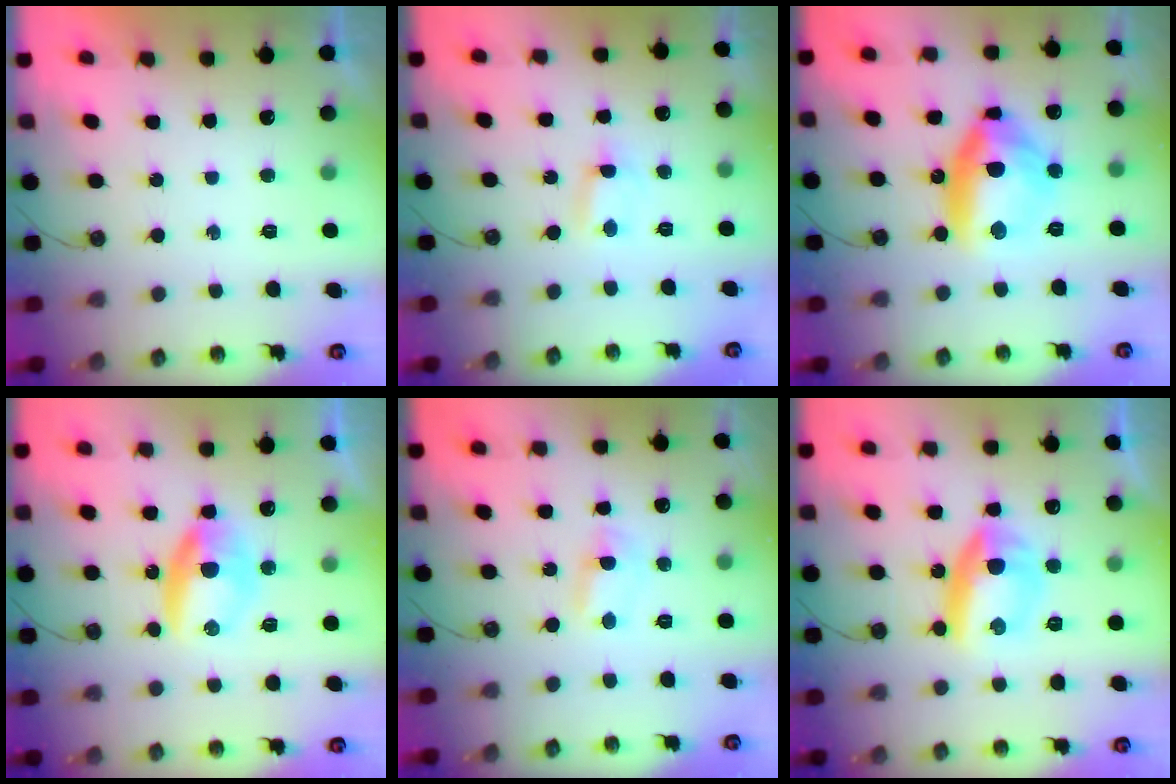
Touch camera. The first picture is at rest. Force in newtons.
{"total": 0.6, "press": 0.4, "slide": 0.4}
{"total": 13.5, "press": 13.4, "slide": 1.6}
{"total": 8.7, "press": 8.5, "slide": 1.6}
{"total": 1.8, "press": 1.8, "slide": 0.2}
{"total": 10.6, "press": 10.5, "slide": 1.3}